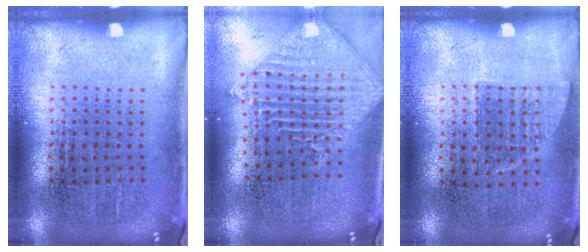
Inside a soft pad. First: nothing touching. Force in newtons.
{"total": 2.0, "press": 1.7, "slide": 1.1}
{"total": 0.6, "press": 0.5, "slide": 0.2}